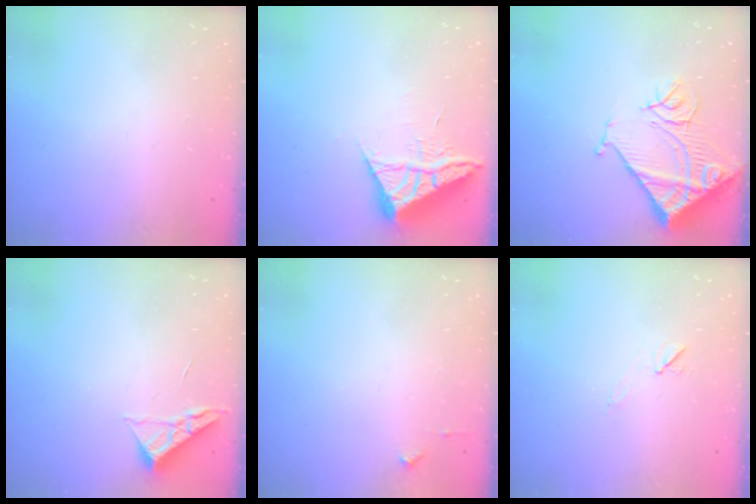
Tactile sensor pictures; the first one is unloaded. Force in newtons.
{"total": 7.3, "press": 7.3, "slide": 0.5}
{"total": 15.3, "press": 15.2, "slide": 1.8}
{"total": 3.8, "press": 3.8, "slide": 0.5}
{"total": 3.0, "press": 3.0, "slide": 0.4}
{"total": 5.2, "press": 4.7, "slide": 2.1}